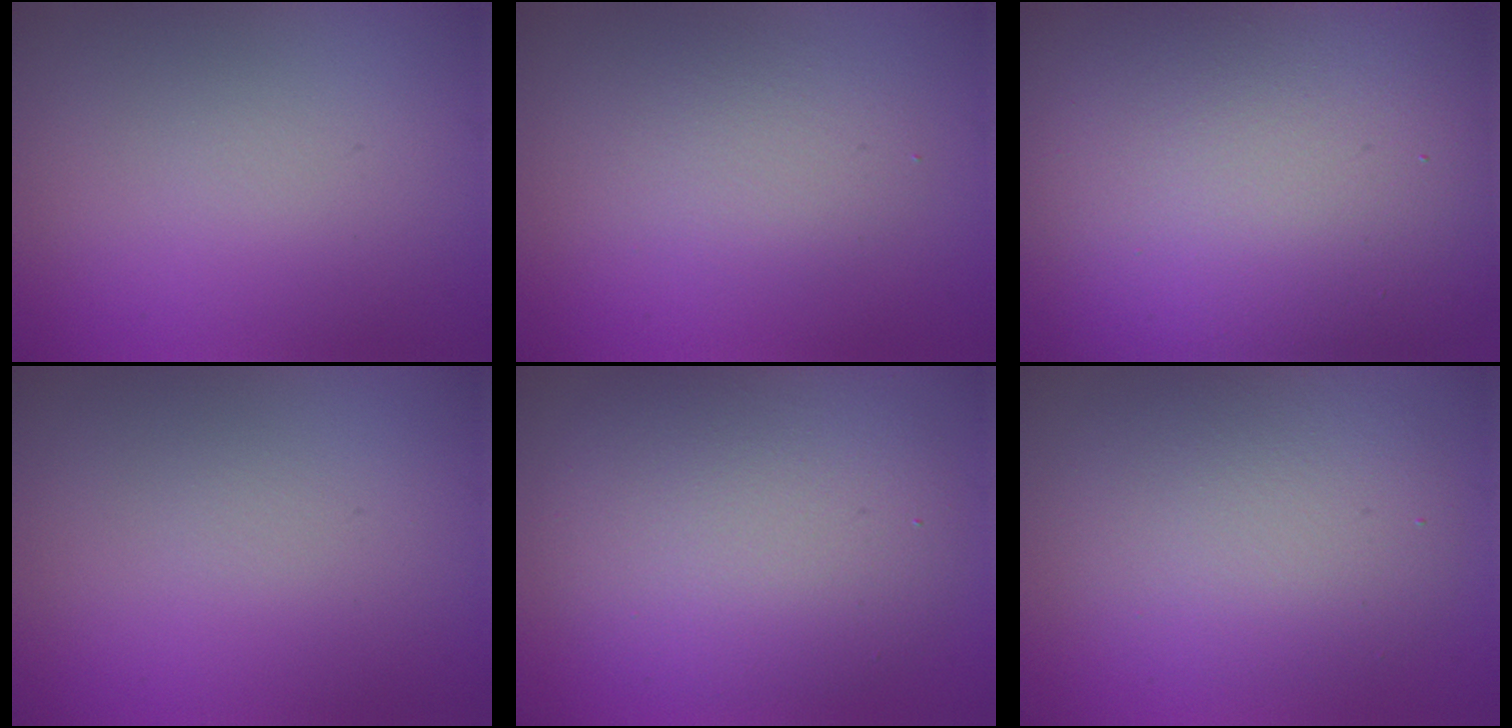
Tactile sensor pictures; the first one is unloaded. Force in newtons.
{"total": 2.4, "press": 2.4, "slide": 0.3}
{"total": 21.6, "press": 21.6, "slide": 0.7}
{"total": 0.0}
{"total": 7.8, "press": 7.8, "slide": 0.5}
{"total": 5.7, "press": 5.7, "slide": 0.6}